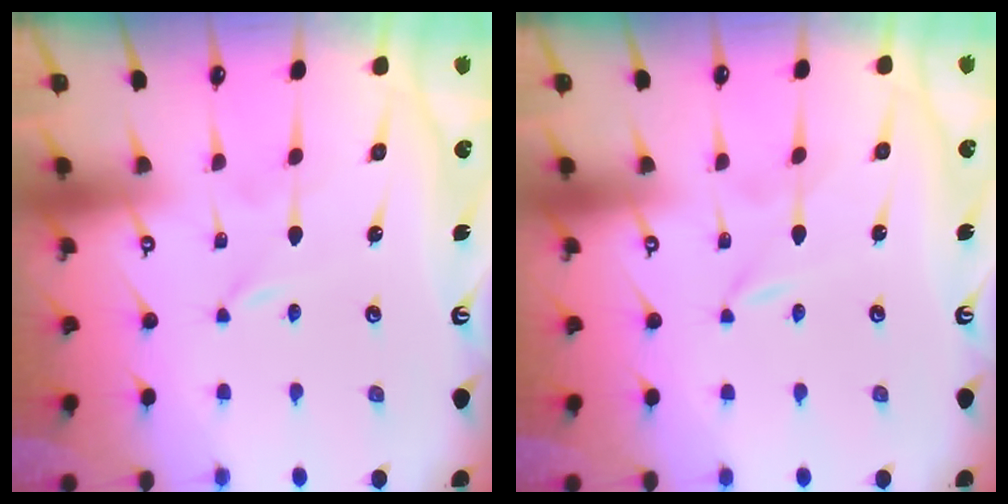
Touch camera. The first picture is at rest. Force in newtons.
{"total": 0.0}